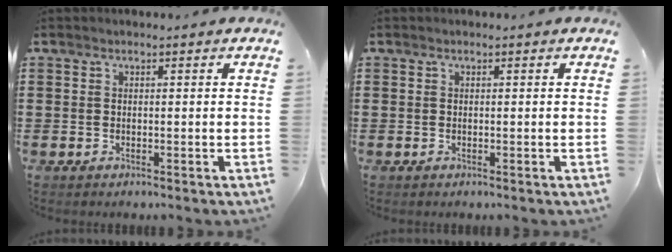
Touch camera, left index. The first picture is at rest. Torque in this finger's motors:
{"motor_torque": [-0.95, 1.18, -0.08, -0.01]}